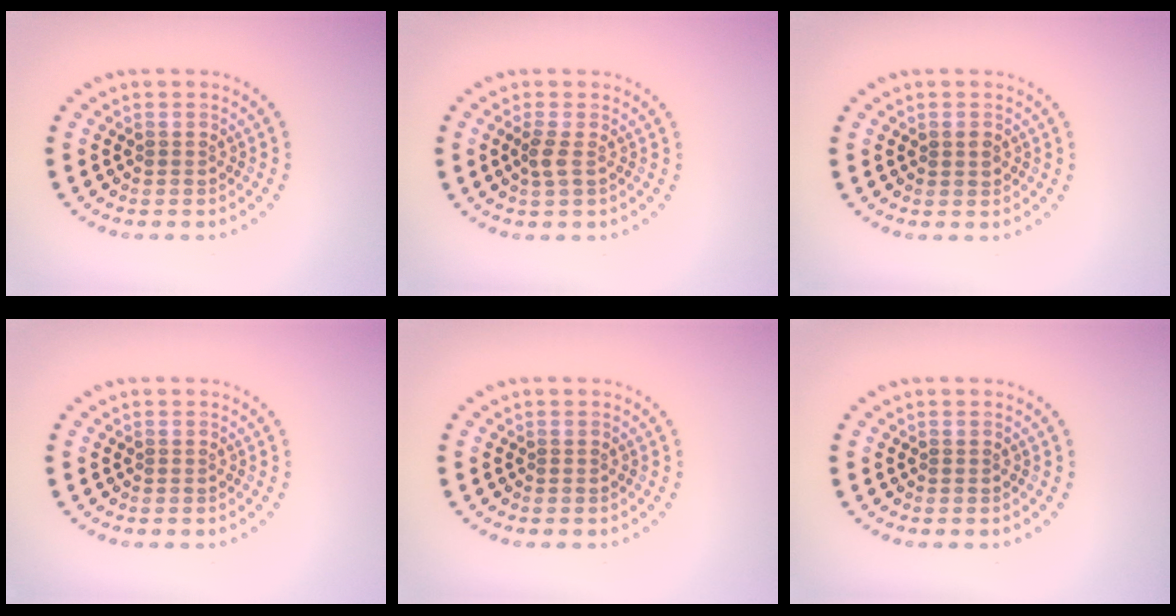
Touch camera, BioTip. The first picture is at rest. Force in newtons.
{"total": 1.2, "press": 0.9, "slide": 0.7}
{"total": 1.1, "press": 1.1, "slide": 0.2}
{"total": 0.0}
{"total": 0.0}
{"total": 0.0}